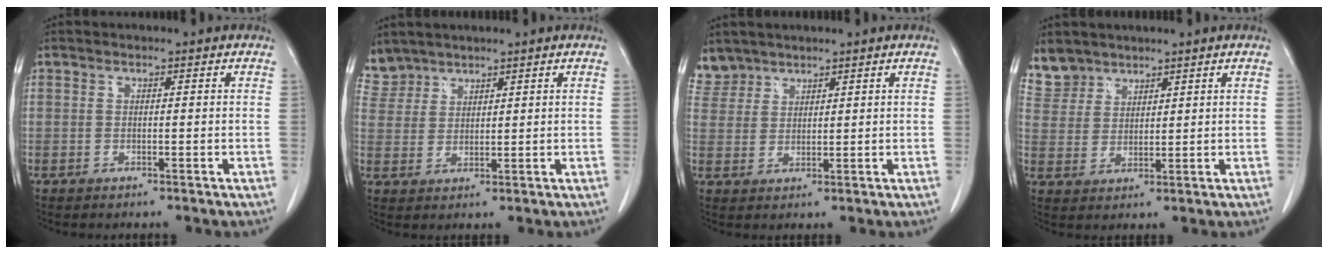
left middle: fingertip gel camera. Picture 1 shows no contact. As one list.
[{"total": 4.5, "force": [4.1, 1.8, -0.5], "torque": [0.011, 0.008, 0.090]}, {"total": 3.8, "force": [3.5, 1.6, -0.4], "torque": [0.011, 0.007, 0.074]}, {"total": 4.9, "force": [4.3, 2.4, -0.1], "torque": [0.006, 0.003, 0.093]}]